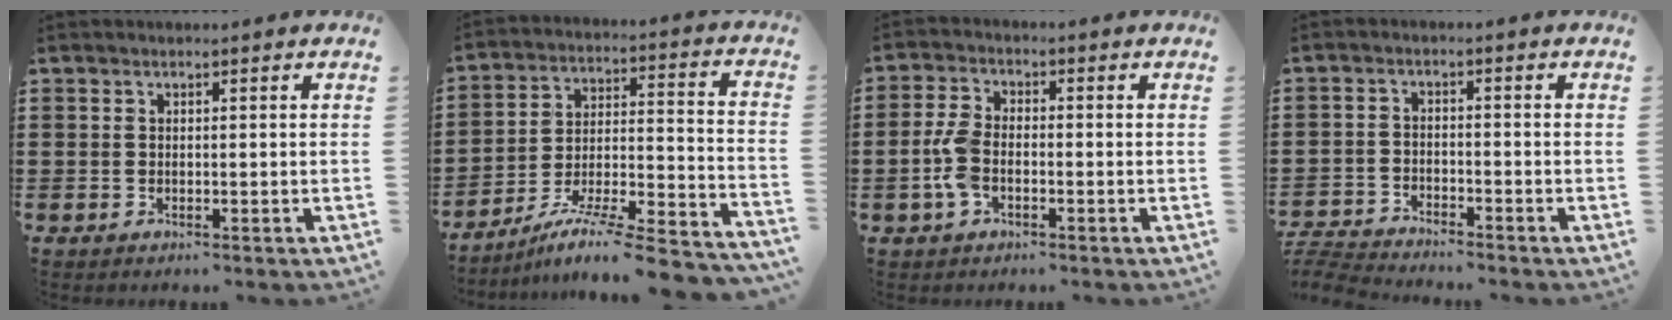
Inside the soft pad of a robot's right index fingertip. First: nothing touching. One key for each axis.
{"total": 9.3, "fx": -7.5, "fy": 0.0, "fz": 5.5, "tx": -0.089, "ty": -0.003, "tz": -0.150}
{"total": 5.2, "fx": -1.4, "fy": 2.8, "fz": 4.1, "tx": -0.109, "ty": -0.004, "tz": -0.034}
{"total": 3.8, "fx": -3.8, "fy": -0.1, "fz": 0.1, "tx": -0.014, "ty": -0.007, "tz": -0.082}